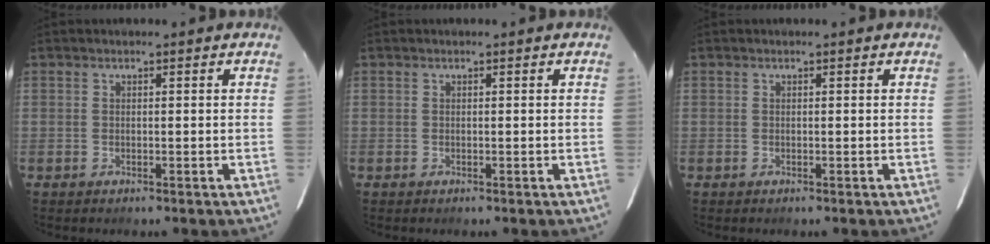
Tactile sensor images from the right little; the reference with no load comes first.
{"total": 0.0}
{"total": 0.0}